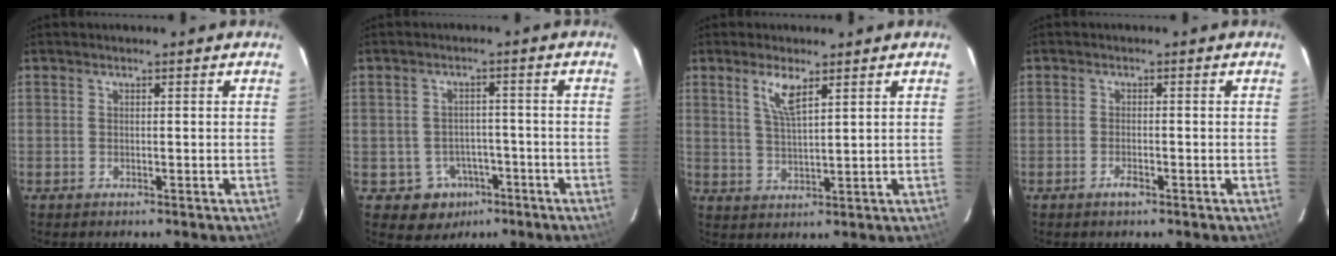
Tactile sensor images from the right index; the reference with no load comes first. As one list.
[{"total": 6.4, "force": [-3.3, 5.4, 0.7], "torque": [-0.024, 0.028, -0.029]}, {"total": 4.9, "force": [2.8, 1.2, 3.9], "torque": [-0.077, -0.001, 0.058]}, {"total": 1.7, "force": [-1.1, 0.6, 1.2], "torque": [-0.025, 0.000, -0.020]}]